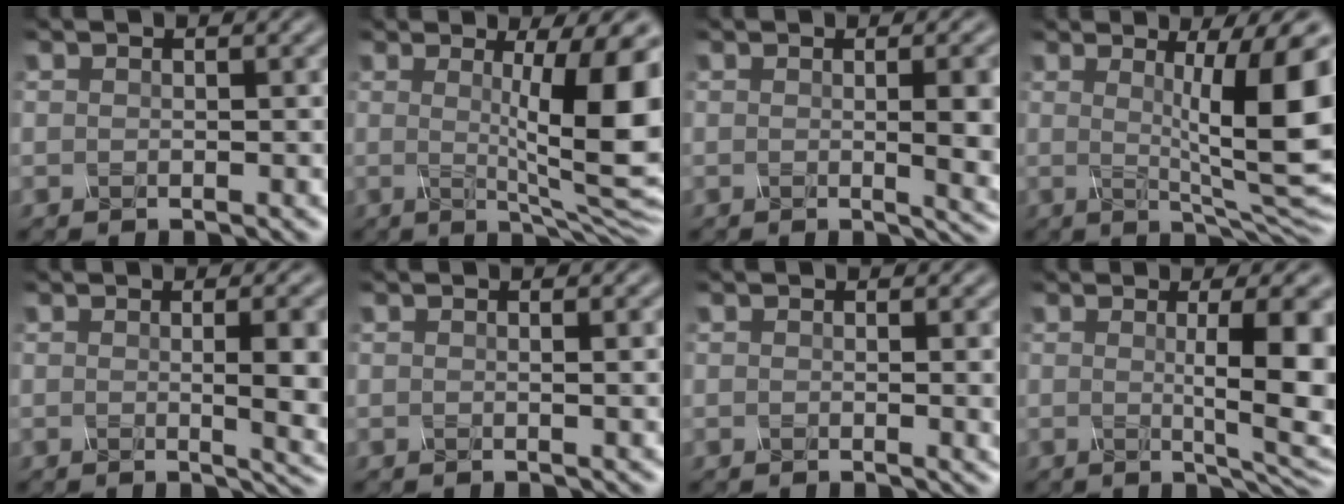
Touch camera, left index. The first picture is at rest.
{"total": 11.0, "force": [0.9, 2.3, 10.8], "torque": [-0.127, -0.005, 0.015]}
{"total": 6.3, "force": [0.1, 2.0, 6.0], "torque": [-0.053, -0.001, 0.004]}
{"total": 11.2, "force": [1.4, 2.3, 10.9], "torque": [-0.133, -0.001, 0.024]}
{"total": 6.9, "force": [0.1, 2.1, 6.6], "torque": [-0.062, -0.002, 0.006]}
{"total": 1.8, "force": [0.2, 0.6, 1.7], "torque": [-0.016, 0.003, -0.003]}
{"total": 2.3, "force": [0.1, 0.7, 2.2], "torque": [-0.017, -0.001, -0.003]}
{"total": 9.1, "force": [0.4, 2.2, 8.8], "torque": [-0.100, -0.003, 0.008]}